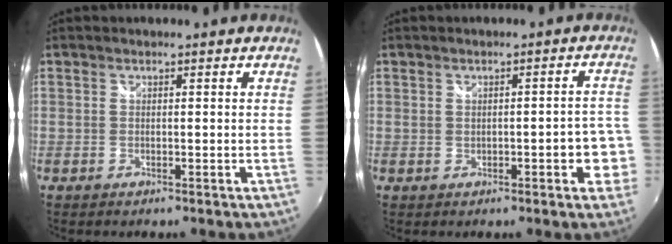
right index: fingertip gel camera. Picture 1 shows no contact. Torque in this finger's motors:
{"motor_torque": [1.39, 0.47, 0.34, 0.02]}